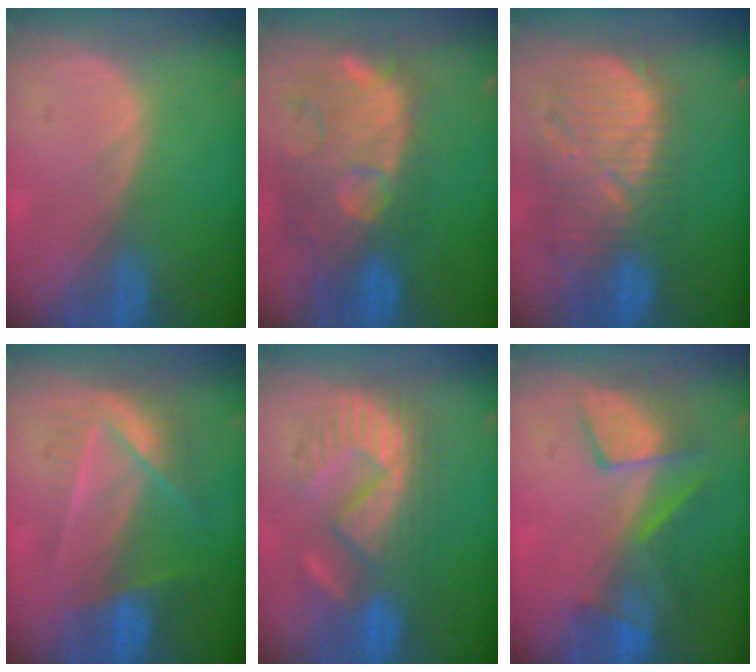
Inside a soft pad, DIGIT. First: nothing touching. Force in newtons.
{"total": 12.5, "press": 11.2, "slide": 5.4}
{"total": 12.8, "press": 11.3, "slide": 6.0}
{"total": 7.3, "press": 6.6, "slide": 3.0}
{"total": 9.7, "press": 9.7, "slide": 0.3}
{"total": 7.7, "press": 7.2, "slide": 2.6}